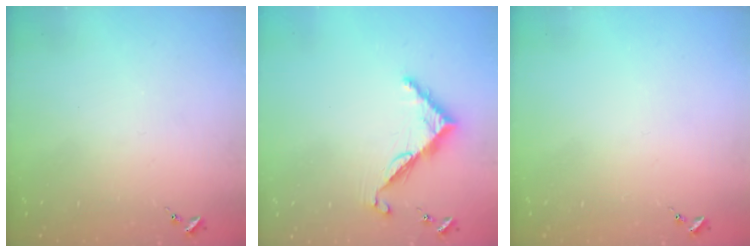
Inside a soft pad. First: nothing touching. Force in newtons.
{"total": 7.7, "press": 7.7, "slide": 0.2}
{"total": 0.0}